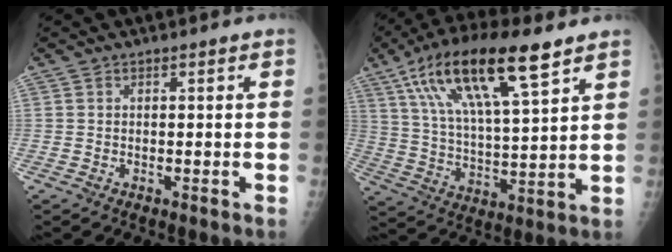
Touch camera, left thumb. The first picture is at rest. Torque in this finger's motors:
{"motor_torque": [1.14, 1.16, 1.39, -1.38, 0.61]}